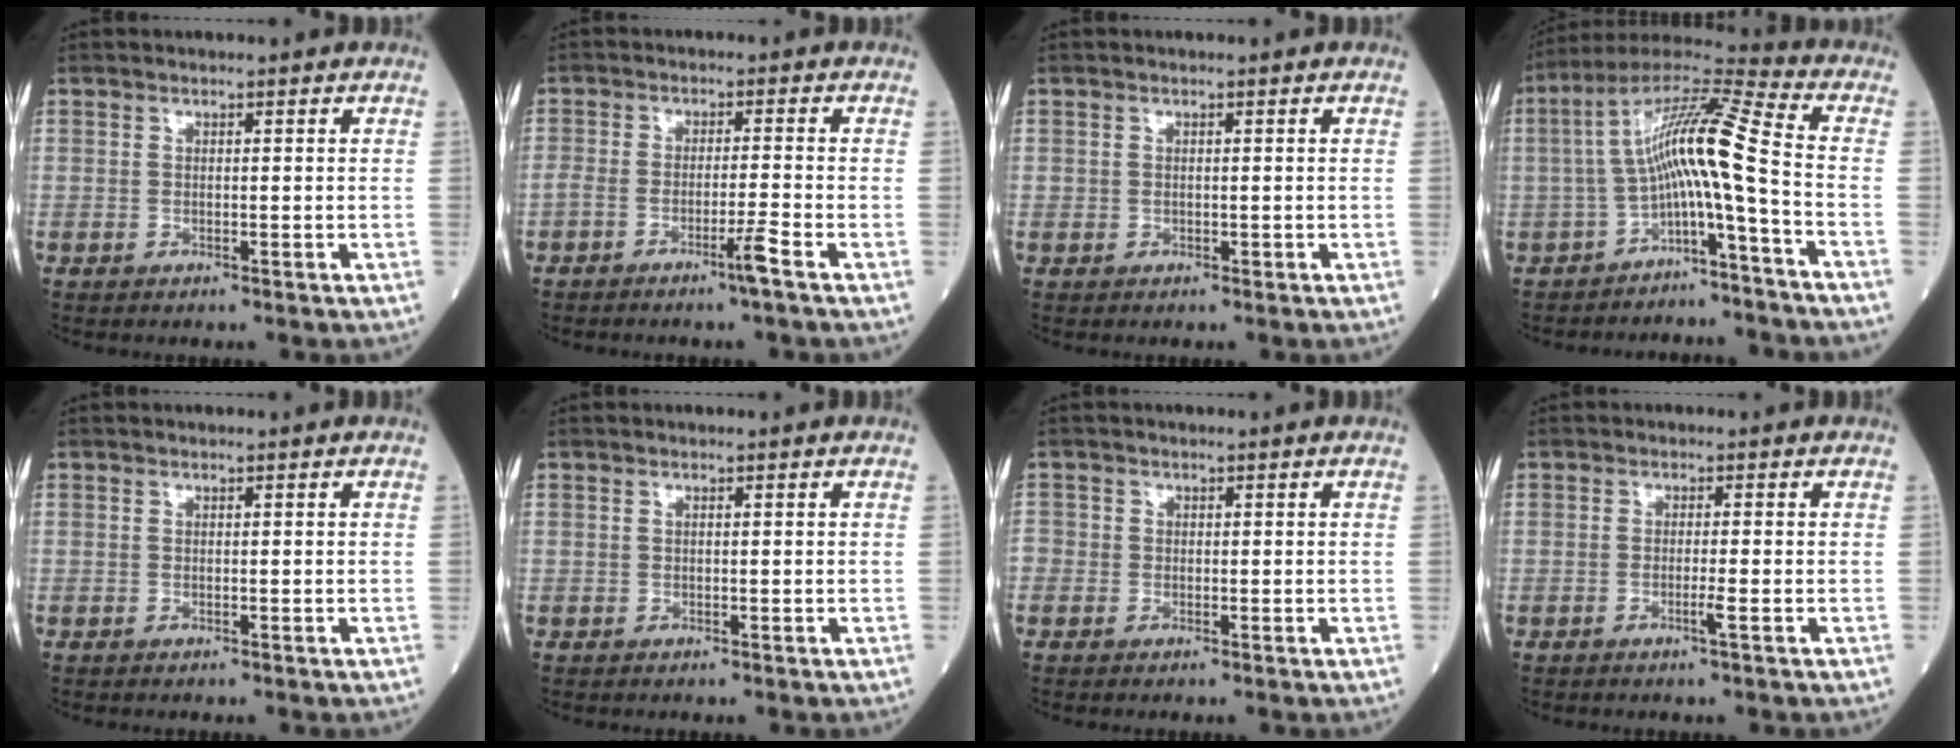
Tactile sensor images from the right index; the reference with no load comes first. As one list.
[{"total": 3.6, "force": [-2.4, -0.7, 2.7], "torque": [-0.050, -0.006, -0.048]}, {"total": 0.6, "force": [0.0, 0.5, 0.3], "torque": [-0.007, 0.000, 0.001]}, {"total": 11.5, "force": [-2.7, -0.2, 11.2], "torque": [-0.200, 0.039, -0.054]}, {"total": 0.0}, {"total": 0.0}, {"total": 2.3, "force": [-0.4, 2.1, 0.9], "torque": [-0.021, 0.010, -0.010]}, {"total": 1.8, "force": [-0.7, -0.3, 1.6], "torque": [-0.032, -0.003, -0.014]}]